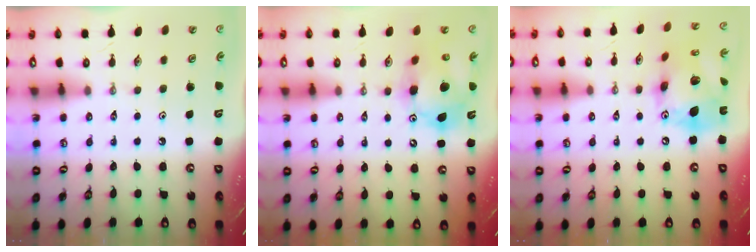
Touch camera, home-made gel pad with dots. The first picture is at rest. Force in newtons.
{"total": 14.2, "press": 14.0, "slide": 2.4}
{"total": 18.5, "press": 18.4, "slide": 0.9}